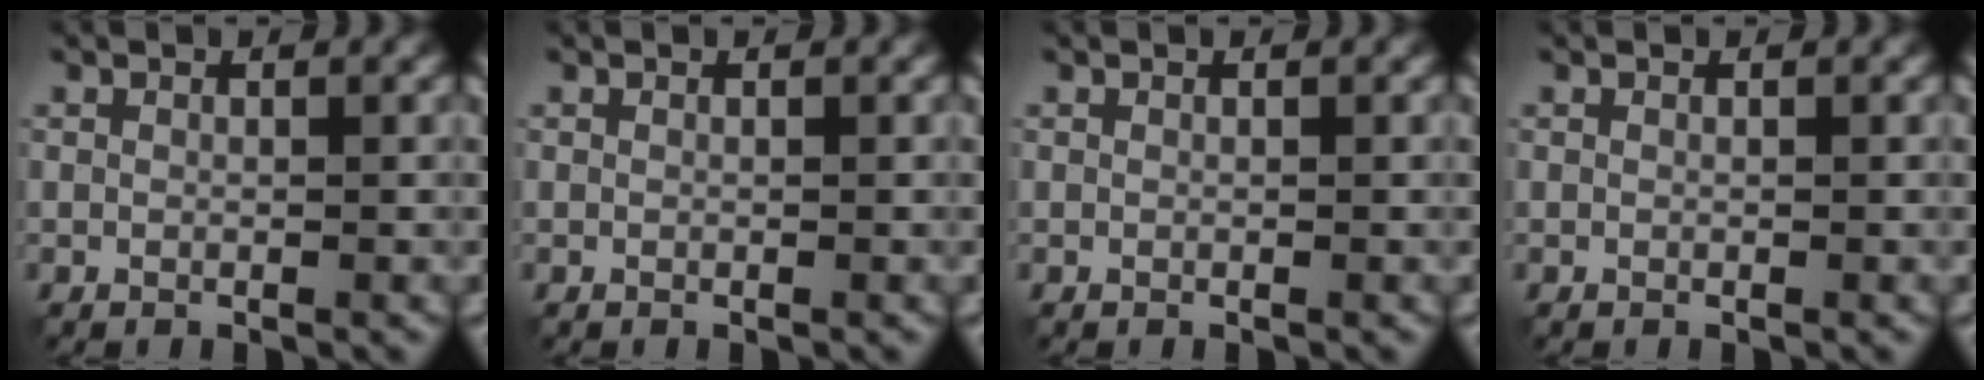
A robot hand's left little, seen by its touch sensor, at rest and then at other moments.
{"total": 0.0}
{"total": 0.0}
{"total": 0.0}